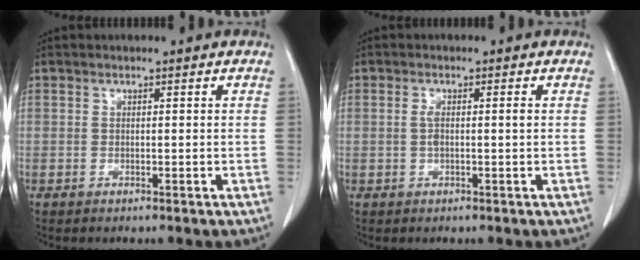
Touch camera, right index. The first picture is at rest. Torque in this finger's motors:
{"motor_torque": [0.04, 0.02, 0.03, 0.01]}